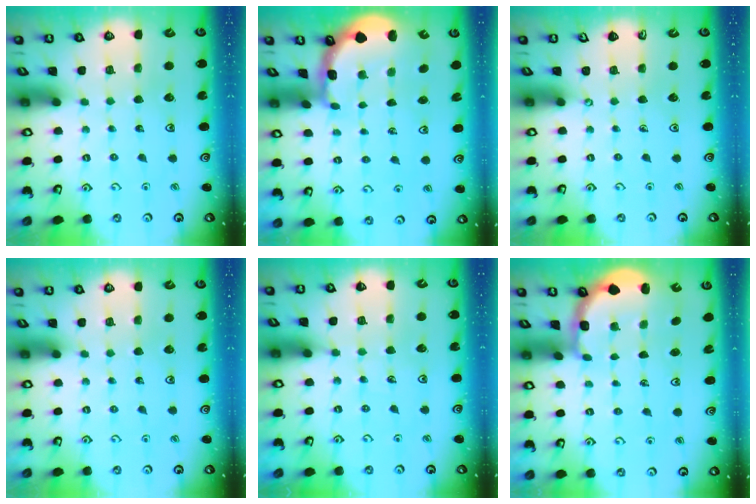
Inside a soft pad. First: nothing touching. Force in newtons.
{"total": 2.1, "press": 2.1, "slide": 0.4}
{"total": 0.0}
{"total": 0.0}
{"total": 5.1, "press": 5.1, "slide": 0.7}
{"total": 2.7, "press": 2.1, "slide": 1.7}